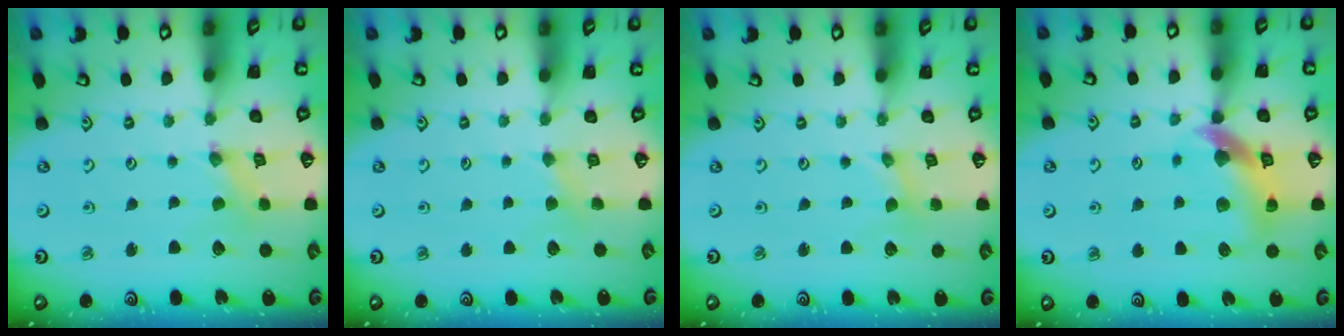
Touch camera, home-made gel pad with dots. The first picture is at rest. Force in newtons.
{"total": 2.9, "press": 2.8, "slide": 0.4}
{"total": 0.0}
{"total": 10.3, "press": 10.1, "slide": 1.6}